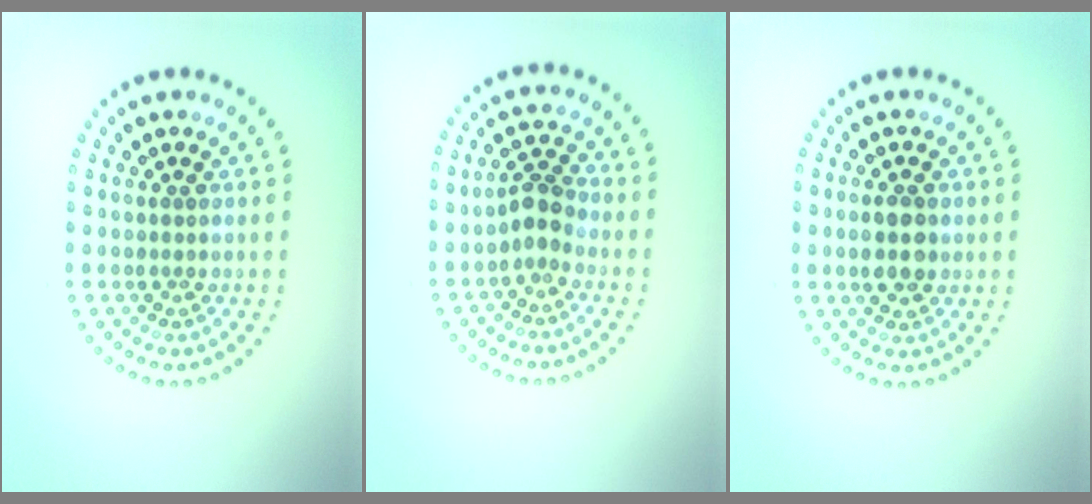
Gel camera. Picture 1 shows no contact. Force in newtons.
{"total": 2.3, "press": 2.0, "slide": 1.2}
{"total": 2.5, "press": 2.5, "slide": 0.1}